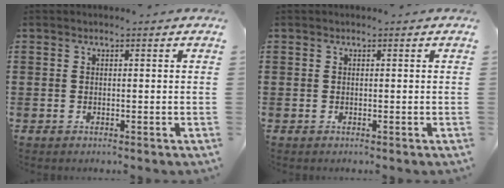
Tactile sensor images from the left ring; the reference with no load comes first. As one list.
[{"total": 0.0}]